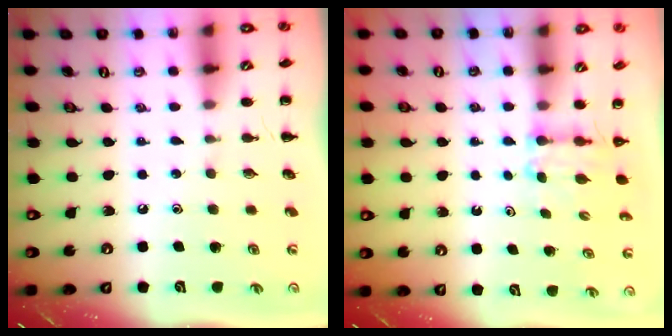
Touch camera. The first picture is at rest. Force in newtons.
{"total": 2.7, "press": 2.5, "slide": 1.1}